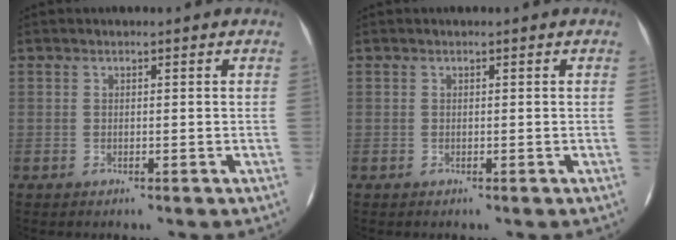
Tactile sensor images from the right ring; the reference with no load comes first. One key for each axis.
{"total": 0.0}